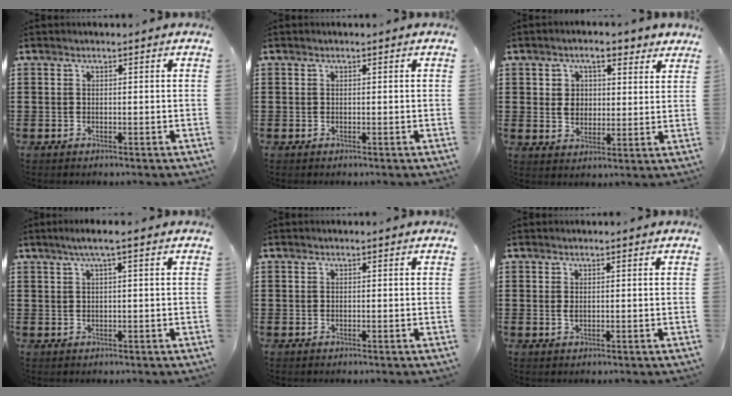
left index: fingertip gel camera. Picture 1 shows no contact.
{"total": 0.0}
{"total": 5.0, "force": [2.8, 3.5, 2.2], "torque": [-0.053, 0.006, 0.046]}
{"total": 2.2, "force": [0.8, -0.2, 2.0], "torque": [-0.039, -0.001, 0.013]}
{"total": 0.0}
{"total": 0.8, "force": [0.3, 0.3, 0.7], "torque": [-0.015, 0.003, 0.006]}